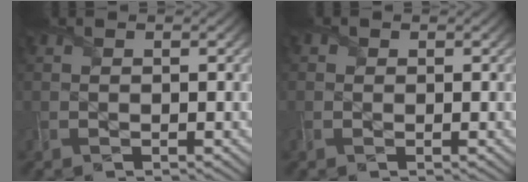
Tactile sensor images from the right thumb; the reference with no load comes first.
{"total": 0.8, "force": [0.1, 0.8, 0.1], "torque": [0.000, -0.003, -0.001]}